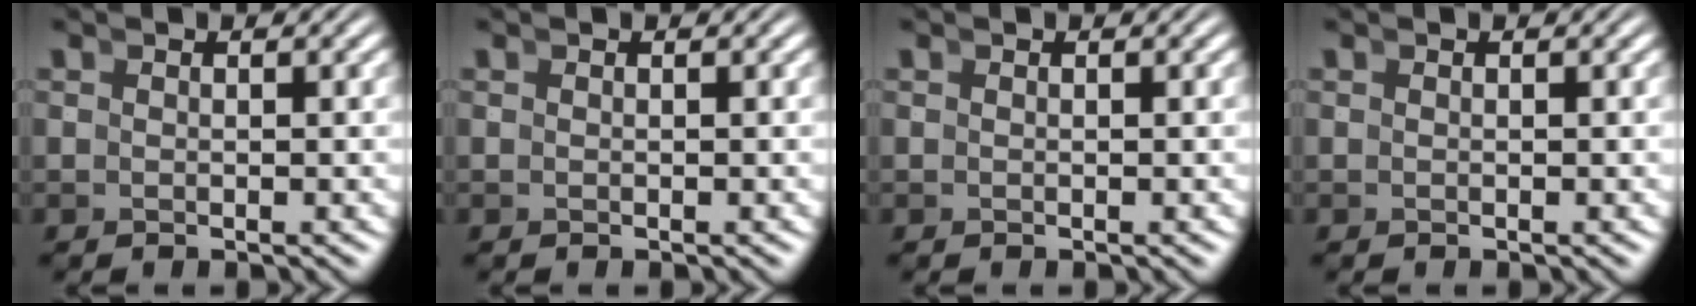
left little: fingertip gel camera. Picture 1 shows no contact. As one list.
[{"total": 0.0}, {"total": 0.0}, {"total": 0.0}]